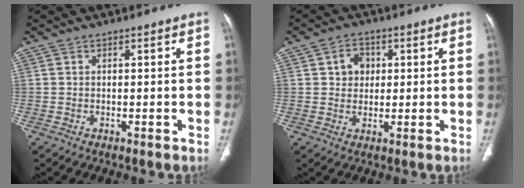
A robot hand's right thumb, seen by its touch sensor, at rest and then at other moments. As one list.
[{"total": 4.6, "force": [1.2, 3.8, 2.3], "torque": [-0.013, 0.000, 0.017]}]